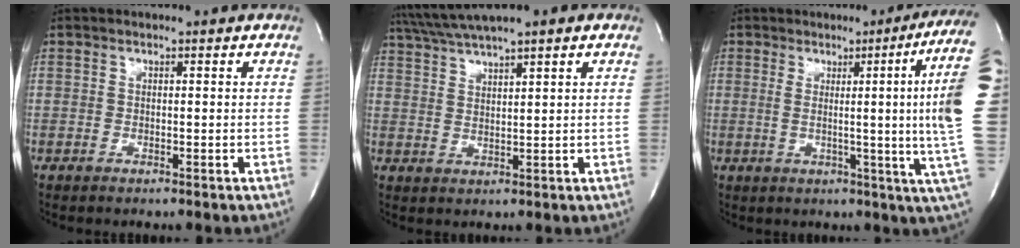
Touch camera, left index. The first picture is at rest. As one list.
[{"total": 8.7, "force": [6.8, 0.1, 5.4], "torque": [-0.098, 0.038, 0.111]}, {"total": 15.8, "force": [2.7, -3.3, 15.2], "torque": [-0.156, -0.023, 0.022]}]